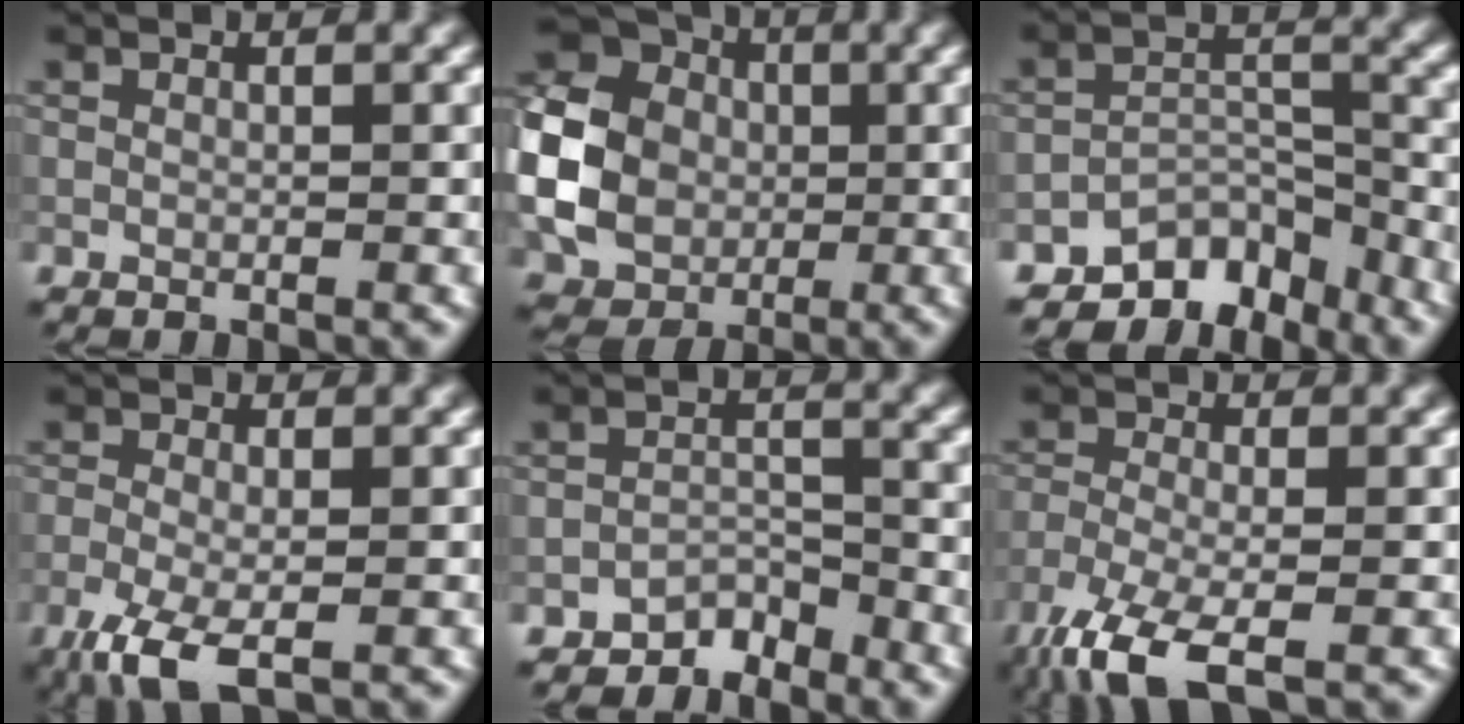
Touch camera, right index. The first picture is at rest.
{"total": 9.8, "force": [-1.0, 8.2, 5.3], "torque": [-0.133, 0.005, -0.029]}
{"total": 6.1, "force": [-5.1, 2.6, 2.1], "torque": [-0.013, -0.003, -0.089]}
{"total": 4.6, "force": [-2.3, 1.8, 3.6], "torque": [-0.082, -0.007, -0.048]}
{"total": 2.7, "force": [-2.5, 1.0, 0.5], "torque": [0.001, 0.012, -0.047]}
{"total": 7.0, "force": [-4.5, 2.1, 4.9], "torque": [-0.112, -0.018, -0.097]}